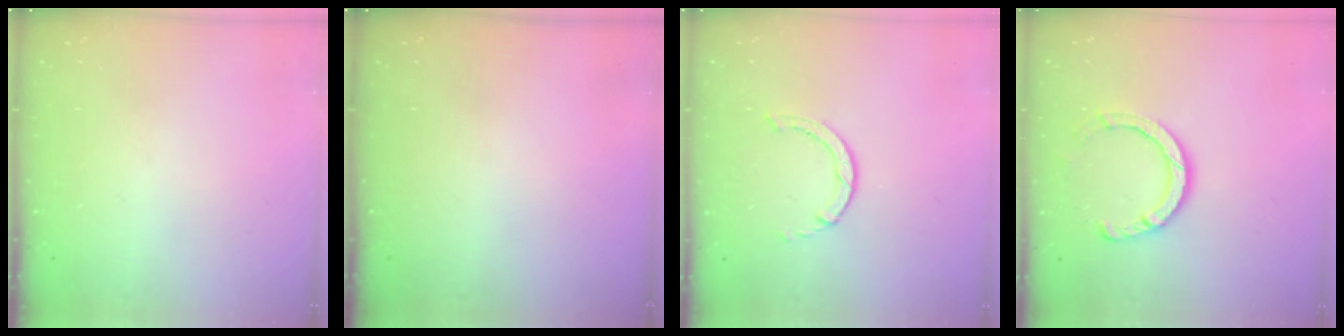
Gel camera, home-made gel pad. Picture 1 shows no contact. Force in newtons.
{"total": 0.0}
{"total": 0.8, "press": 0.7, "slide": 0.2}
{"total": 8.0, "press": 8.0, "slide": 0.8}